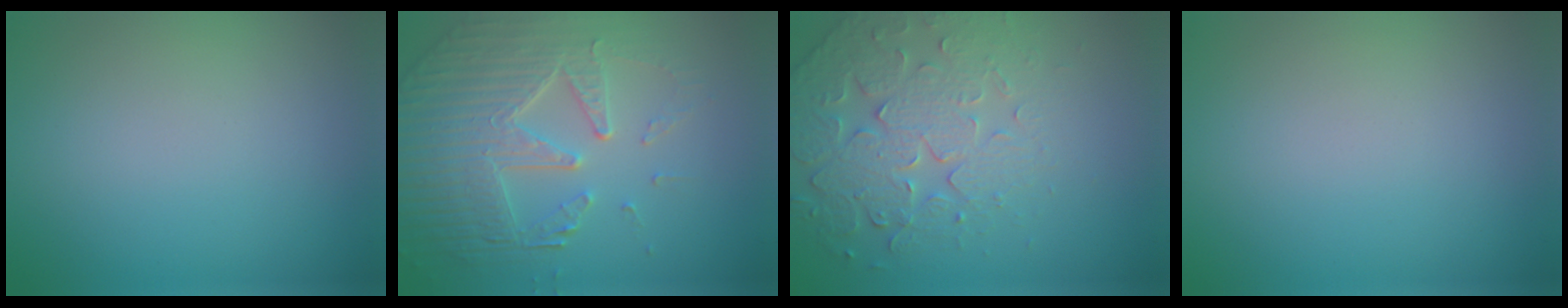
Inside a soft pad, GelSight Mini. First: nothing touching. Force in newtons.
{"total": 7.4, "press": 5.4, "slide": 5.0}
{"total": 5.0, "press": 4.8, "slide": 1.5}
{"total": 0.0}